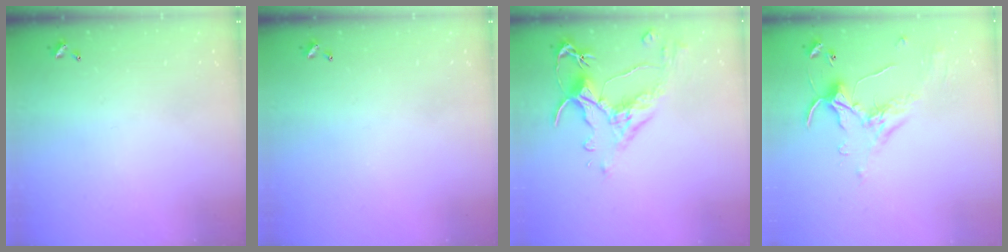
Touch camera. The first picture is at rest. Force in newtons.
{"total": 0.0}
{"total": 3.3, "press": 3.0, "slide": 1.4}
{"total": 1.2, "press": 0.6, "slide": 1.1}